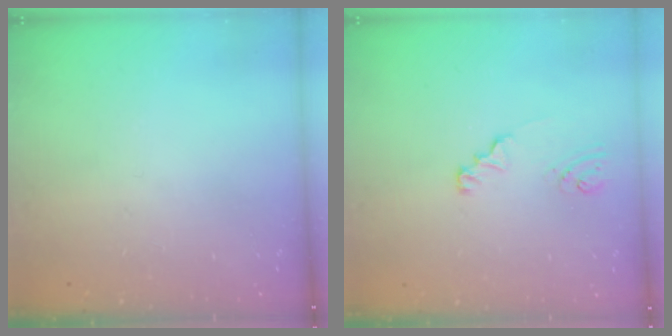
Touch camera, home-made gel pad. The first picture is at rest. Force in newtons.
{"total": 1.9, "press": 1.9, "slide": 0.2}